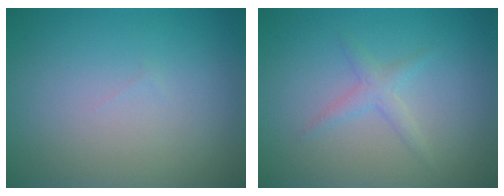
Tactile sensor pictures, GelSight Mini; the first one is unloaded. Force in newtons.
{"total": 1.4, "press": 1.4, "slide": 0.0}